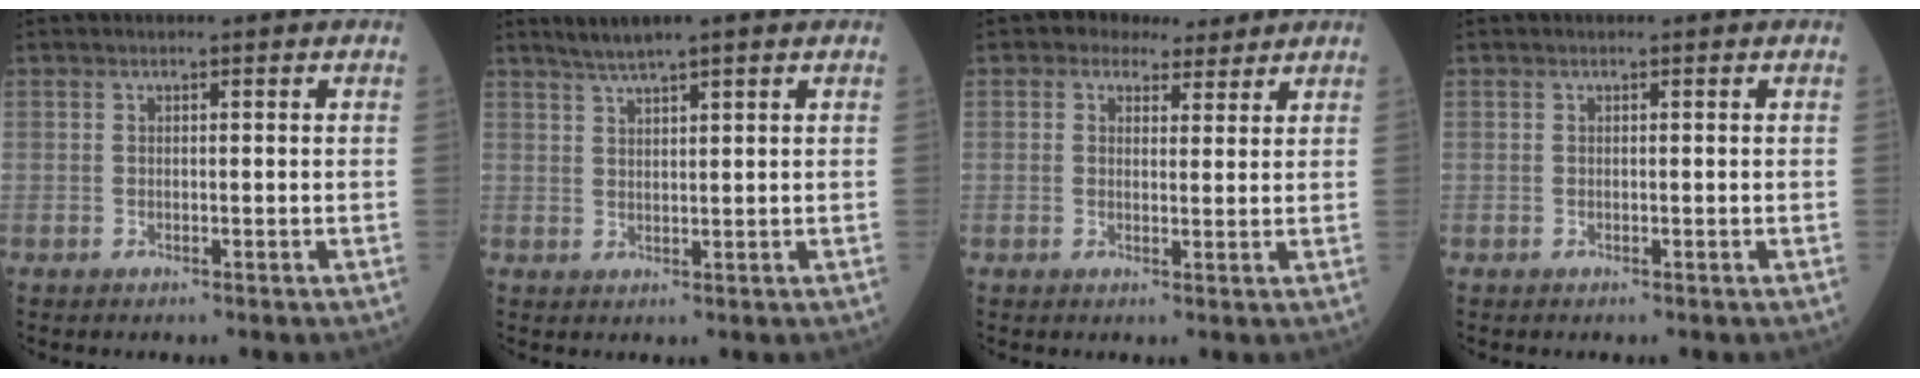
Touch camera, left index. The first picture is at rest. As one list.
[{"total": 4.5, "force": [3.5, 0.1, 2.9], "torque": [-0.059, 0.018, 0.065]}, {"total": 4.1, "force": [3.1, 2.5, 1.0], "torque": [-0.010, 0.016, 0.046]}, {"total": 0.0}]